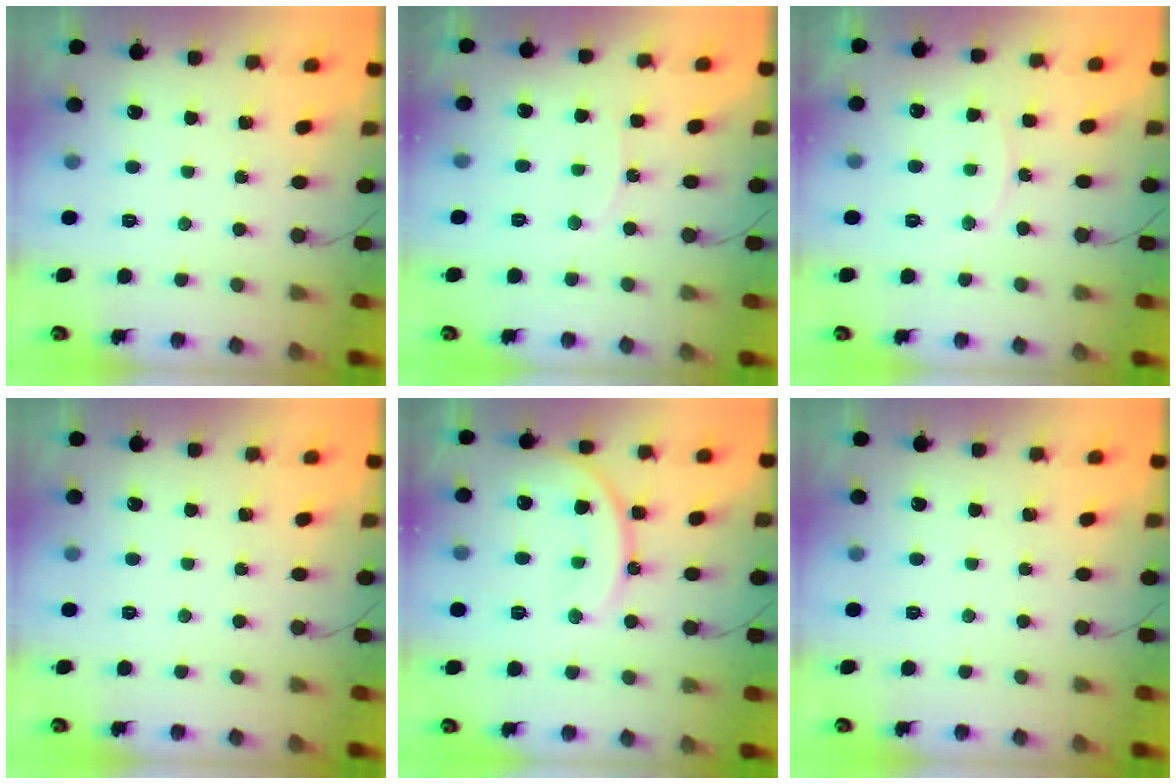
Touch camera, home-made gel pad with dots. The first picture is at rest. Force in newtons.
{"total": 6.8, "press": 6.8, "slide": 0.5}
{"total": 8.4, "press": 8.4, "slide": 0.4}
{"total": 0.0}
{"total": 15.4, "press": 15.2, "slide": 1.8}
{"total": 0.0}